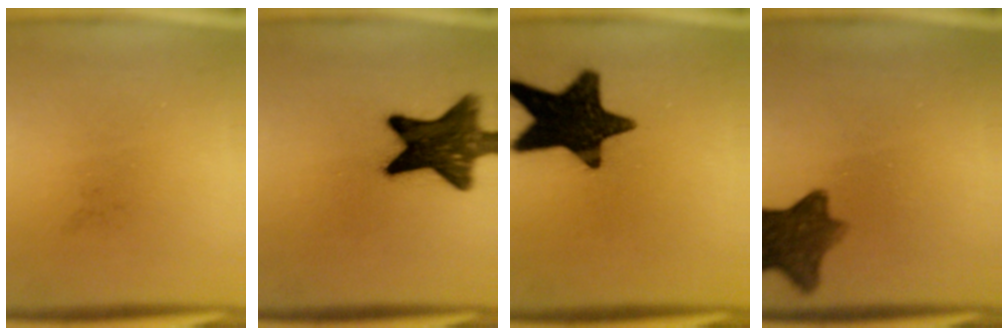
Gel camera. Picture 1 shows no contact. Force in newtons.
{"total": 14.4}
{"total": 17.4}
{"total": 9.2}